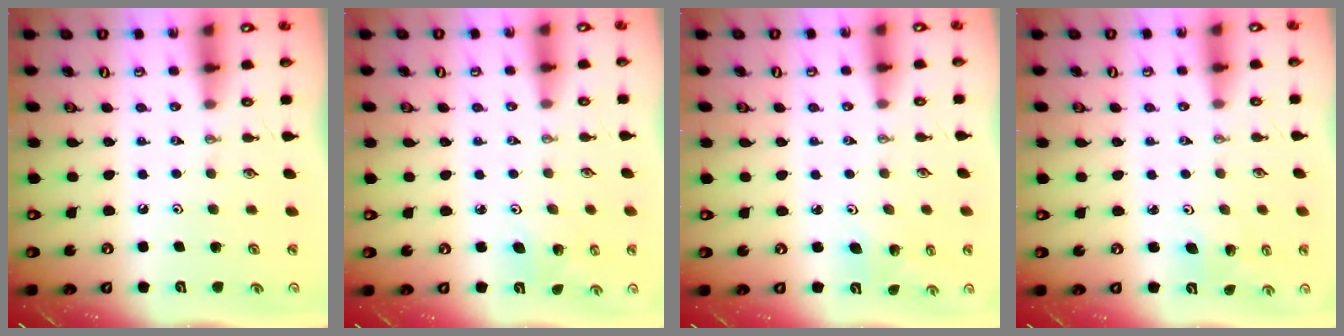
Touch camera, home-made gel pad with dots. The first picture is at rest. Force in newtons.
{"total": 5.6, "press": 5.5, "slide": 0.8}
{"total": 4.1, "press": 3.5, "slide": 2.0}
{"total": 2.8, "press": 2.5, "slide": 1.3}